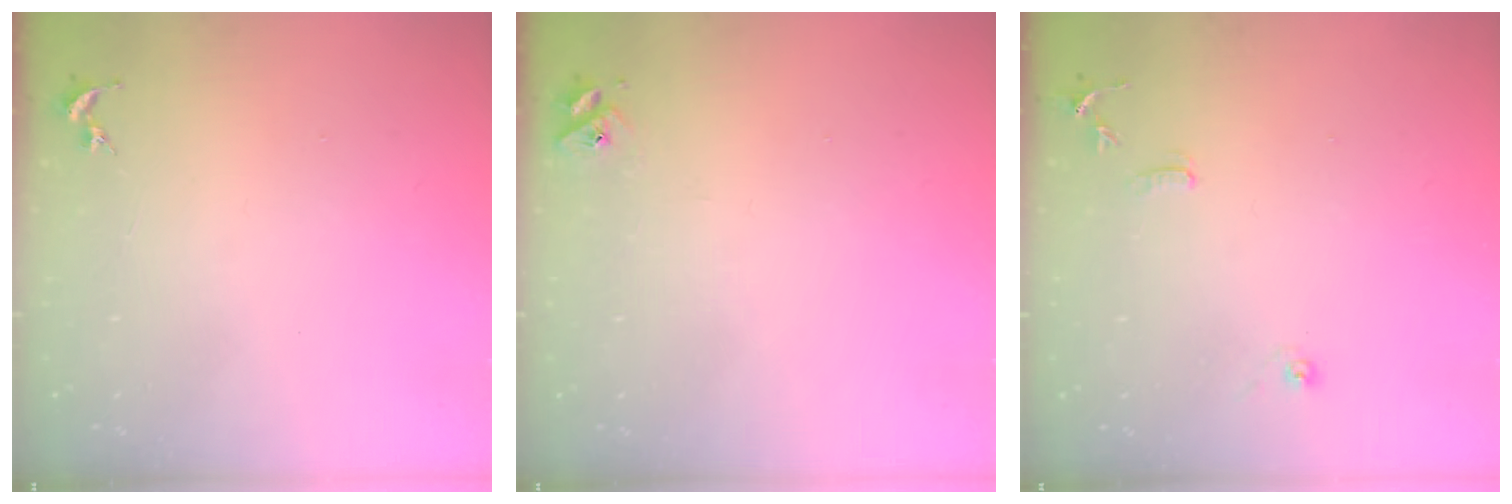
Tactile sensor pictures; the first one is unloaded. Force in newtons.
{"total": 2.8, "press": 2.8, "slide": 0.3}
{"total": 7.6, "press": 7.5, "slide": 0.9}